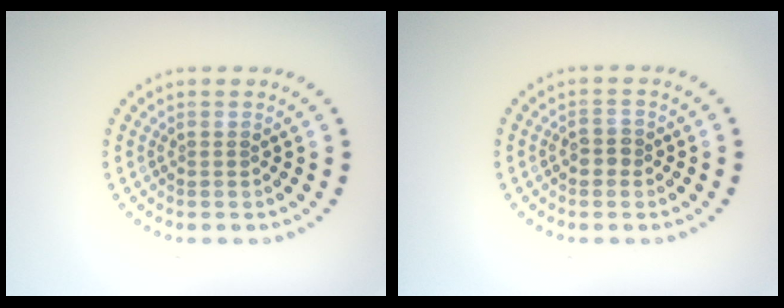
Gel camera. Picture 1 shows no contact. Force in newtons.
{"total": 1.4, "press": 1.4, "slide": 0.3}